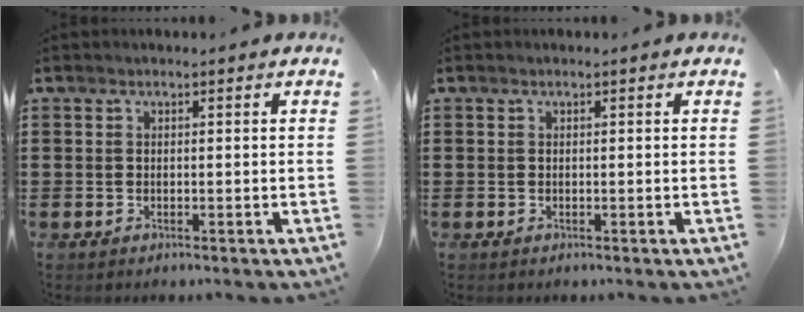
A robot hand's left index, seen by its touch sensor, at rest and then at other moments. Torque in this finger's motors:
{"motor_torque": [-0.05, -0.01, -0.02, 0.00]}